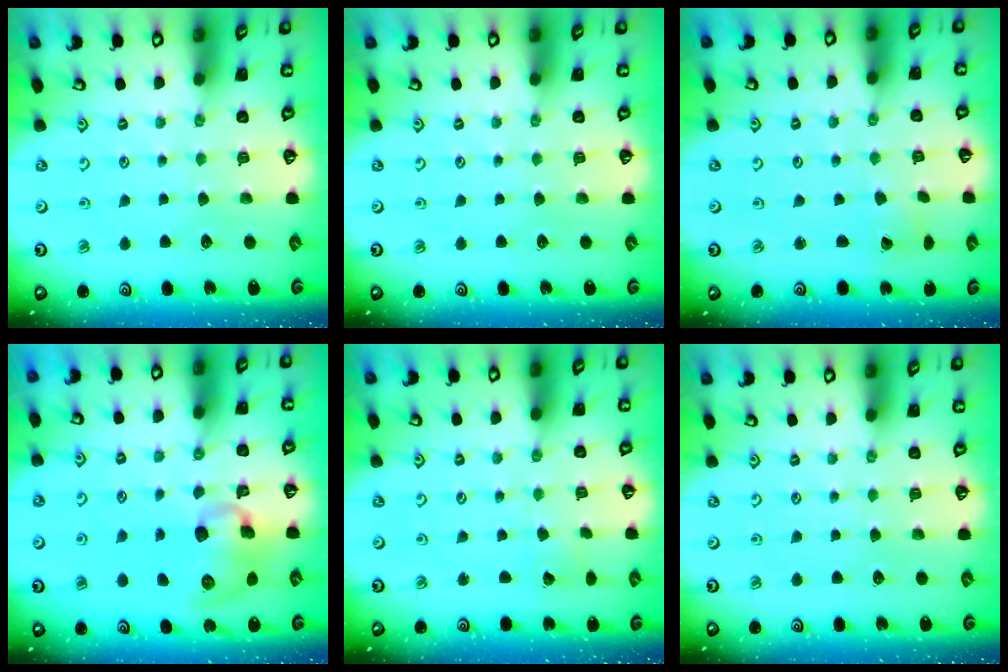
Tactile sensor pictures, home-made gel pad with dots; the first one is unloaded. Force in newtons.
{"total": 0.0}
{"total": 2.4, "press": 2.4, "slide": 0.2}
{"total": 10.8, "press": 10.7, "slide": 1.1}
{"total": 2.1, "press": 2.1, "slide": 0.2}
{"total": 0.0}